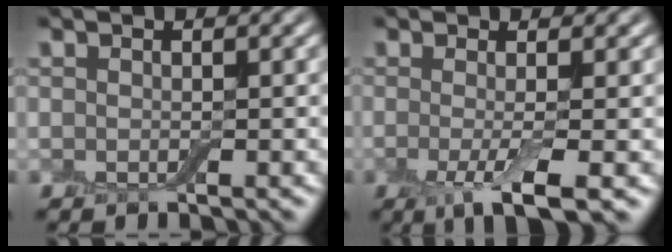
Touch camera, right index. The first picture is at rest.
{"total": 4.6, "force": [-1.0, 1.1, 4.3], "torque": [-0.078, -0.012, -0.019]}